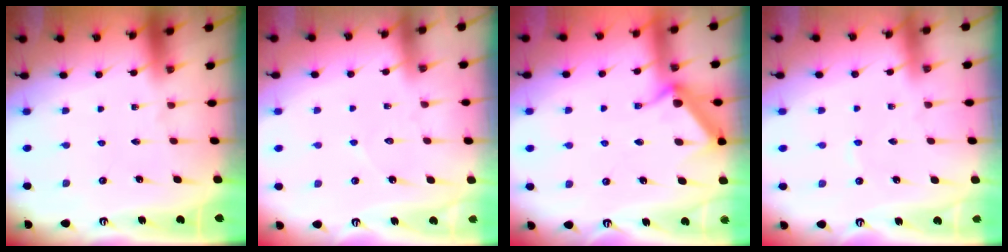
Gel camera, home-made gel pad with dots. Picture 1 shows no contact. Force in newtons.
{"total": 3.8, "press": 3.8, "slide": 0.3}
{"total": 10.5, "press": 10.5, "slide": 0.5}
{"total": 1.5, "press": 1.4, "slide": 0.2}